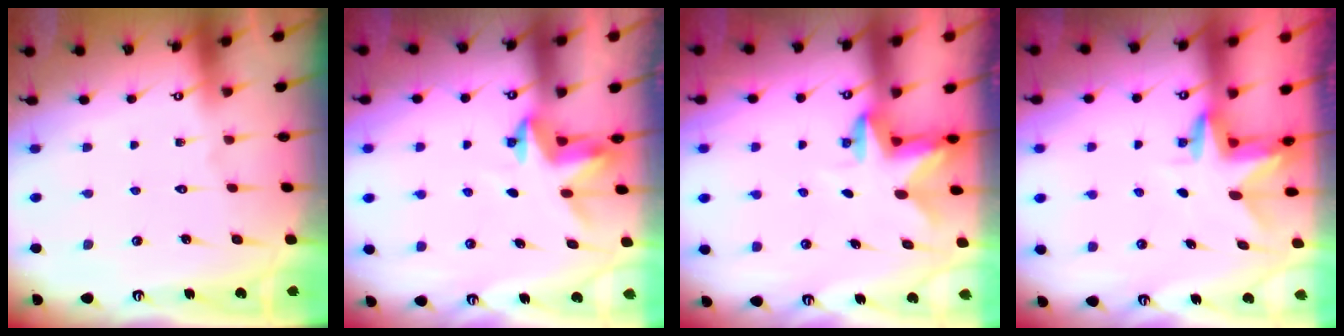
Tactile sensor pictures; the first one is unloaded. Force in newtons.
{"total": 3.4, "press": 3.4, "slide": 0.2}
{"total": 2.9, "press": 2.8, "slide": 0.6}
{"total": 3.1, "press": 3.1, "slide": 0.2}